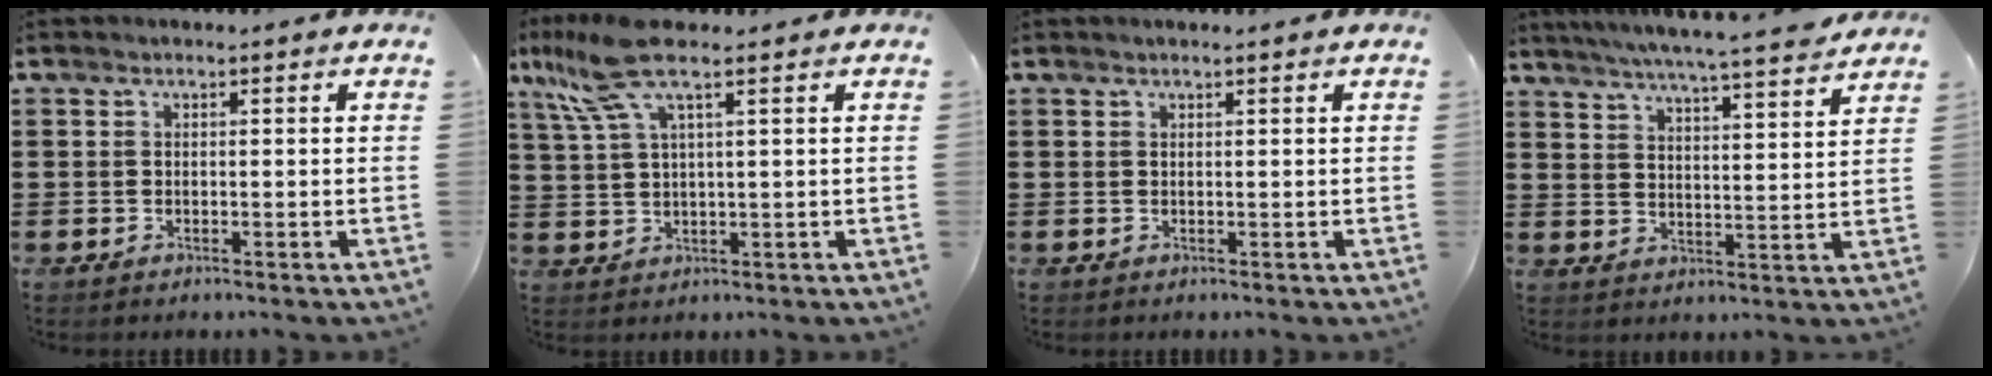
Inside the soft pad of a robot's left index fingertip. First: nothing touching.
{"total": 8.3, "force": [4.7, 1.9, 6.5], "torque": [-0.162, 0.000, 0.080]}
{"total": 0.6, "force": [0.4, -0.1, 0.4], "torque": [-0.007, -0.002, 0.009]}
{"total": 5.7, "force": [5.2, -0.7, 2.1], "torque": [-0.059, -0.037, 0.087]}